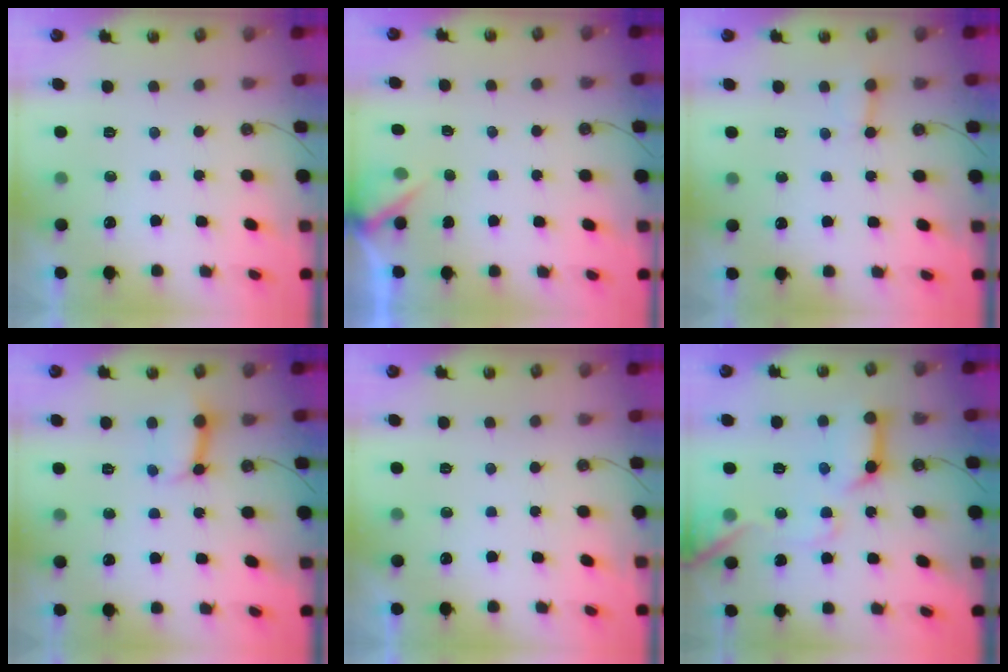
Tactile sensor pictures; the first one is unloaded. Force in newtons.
{"total": 3.1, "press": 3.1, "slide": 0.3}
{"total": 2.1, "press": 2.1, "slide": 0.1}
{"total": 8.3, "press": 8.2, "slide": 1.2}
{"total": 0.0}
{"total": 14.3, "press": 14.1, "slide": 1.8}